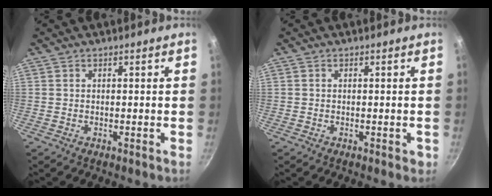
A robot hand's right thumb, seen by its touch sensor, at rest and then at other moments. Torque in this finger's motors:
{"motor_torque": [-0.18, 0.28, -0.23, 0.05, 0.02]}